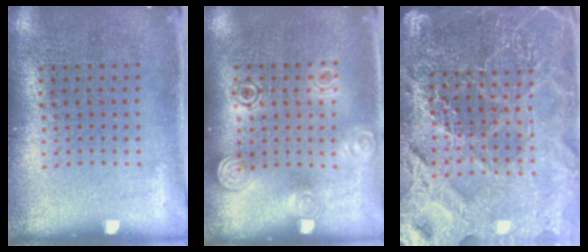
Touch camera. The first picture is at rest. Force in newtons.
{"total": 1.4, "press": 1.3, "slide": 0.6}
{"total": 5.0, "press": 4.5, "slide": 2.1}